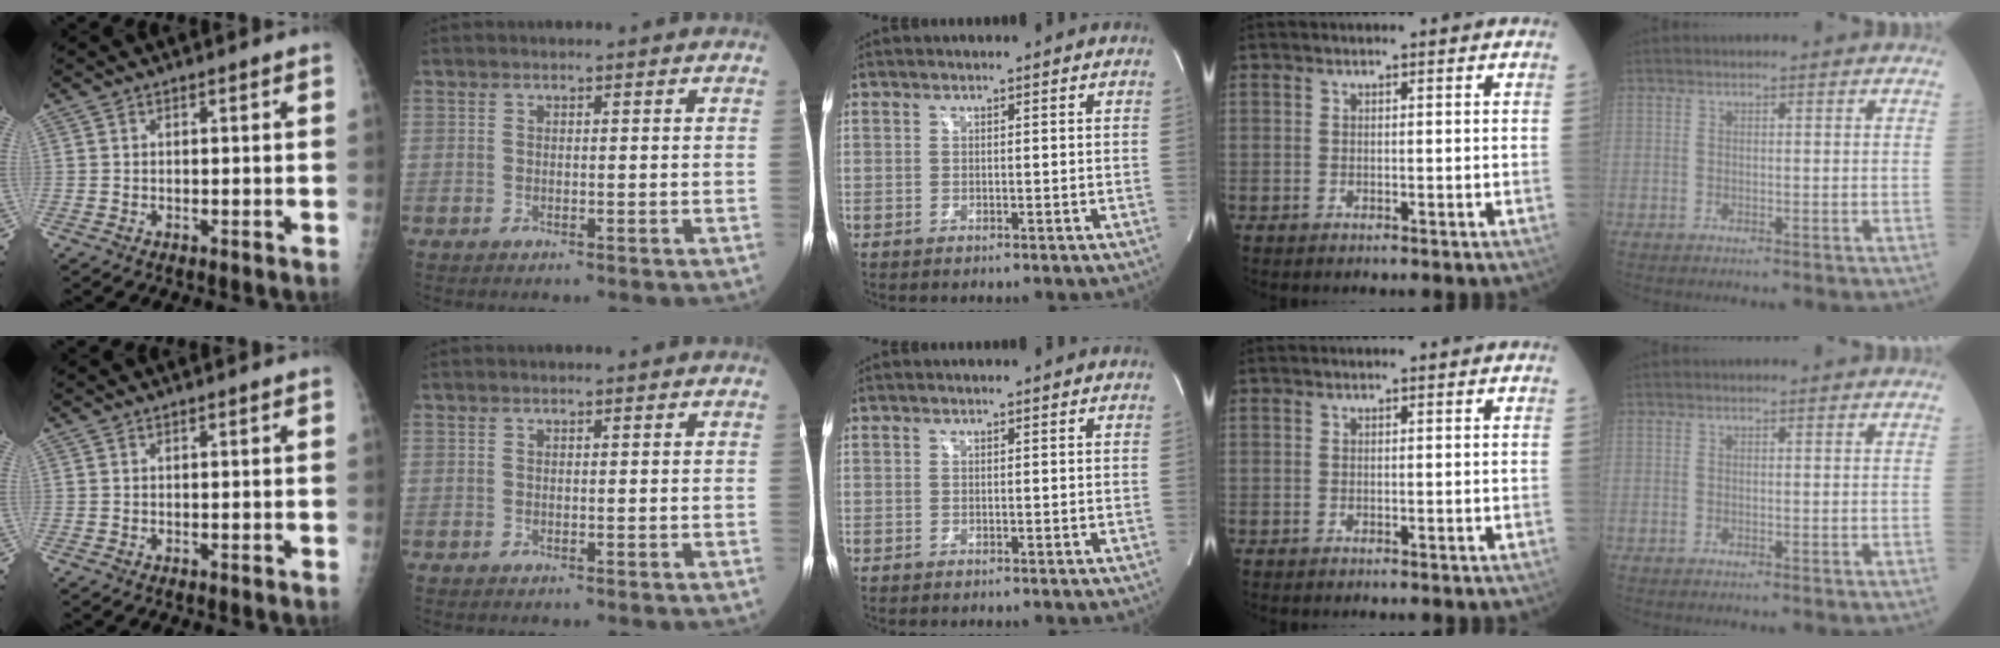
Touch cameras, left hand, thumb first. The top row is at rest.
{}